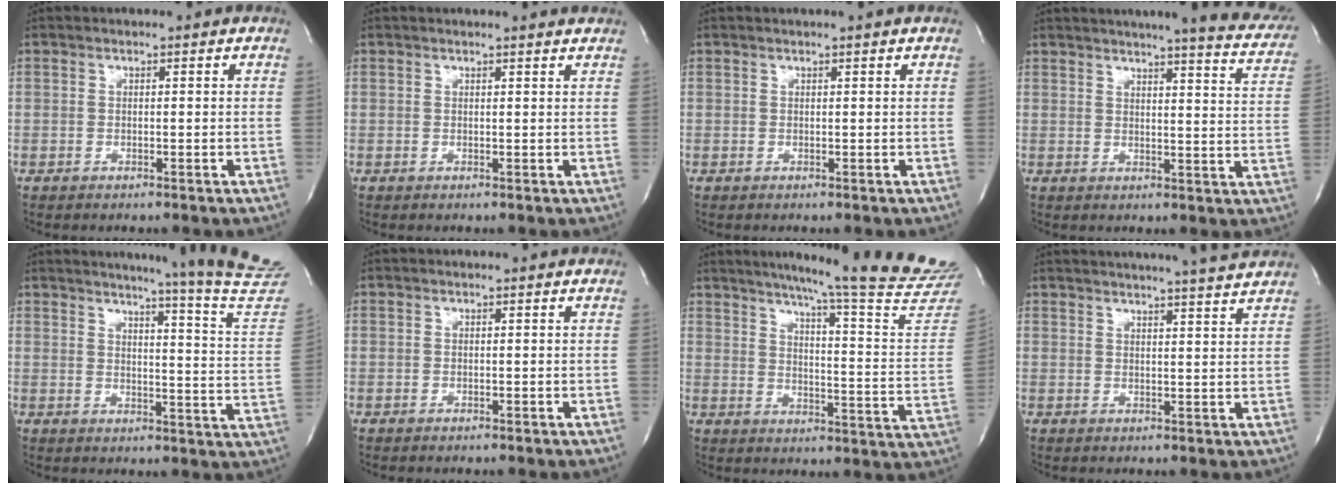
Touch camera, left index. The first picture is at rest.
{"total": 3.3, "force": [3.2, -0.2, 0.8], "torque": [-0.015, -0.001, 0.026]}
{"total": 0.8, "force": [0.6, -0.3, 0.4], "torque": [-0.008, -0.002, 0.017]}
{"total": 17.1, "force": [15.1, 1.3, 7.9], "torque": [-0.092, -0.046, 0.161]}
{"total": 16.2, "force": [14.9, -2.0, 5.8], "torque": [-0.076, -0.126, 0.155]}
{"total": 0.0}
{"total": 24.8, "force": [22.2, -1.8, 10.9], "torque": [-0.164, -0.113, 0.271]}
{"total": 12.8, "force": [11.9, -0.8, 4.6], "torque": [-0.078, -0.017, 0.146]}